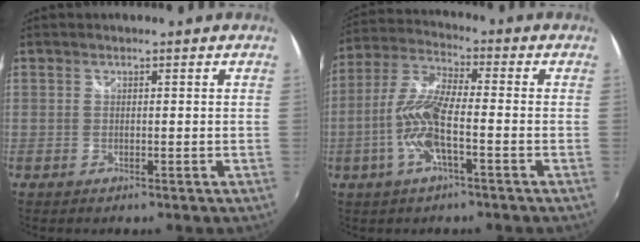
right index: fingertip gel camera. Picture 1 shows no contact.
{"total": 10.6, "force": [-3.4, 2.4, 9.7], "torque": [-0.212, 0.000, -0.065]}